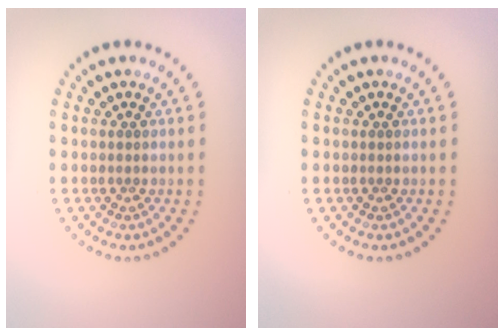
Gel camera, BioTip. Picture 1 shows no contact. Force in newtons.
{"total": 0.0}